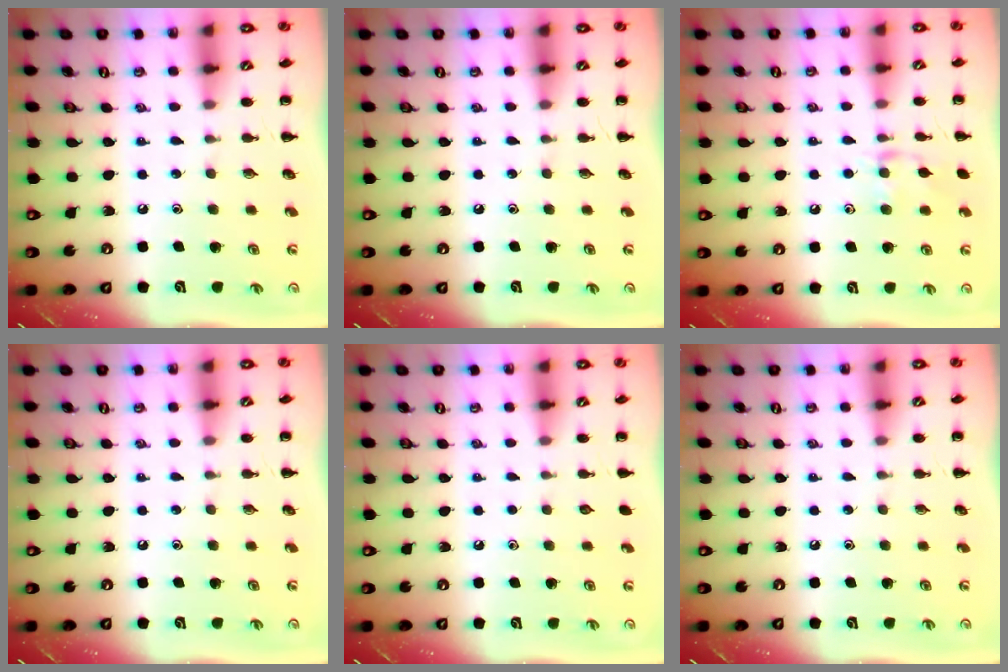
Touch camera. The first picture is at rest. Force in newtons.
{"total": 0.0}
{"total": 8.5, "press": 8.4, "slide": 1.0}
{"total": 0.0}
{"total": 0.0}
{"total": 0.0}